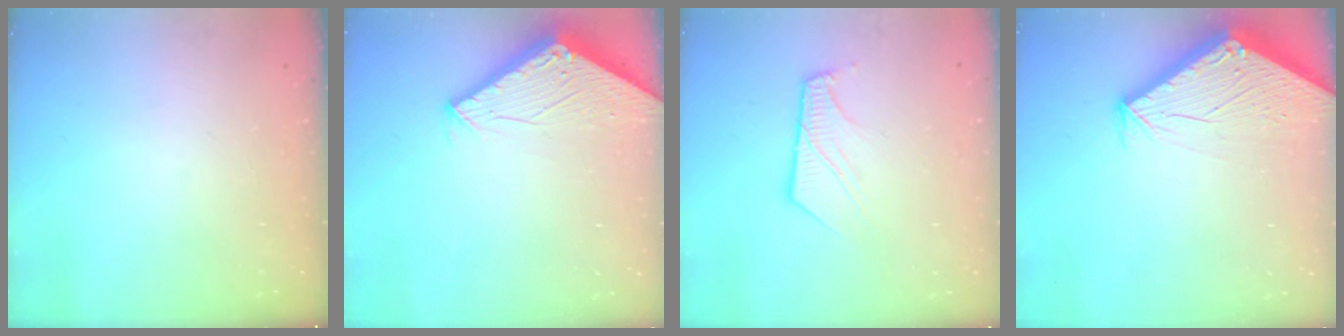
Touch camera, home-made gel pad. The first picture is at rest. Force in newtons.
{"total": 2.9, "press": 2.9, "slide": 0.2}
{"total": 8.0, "press": 8.0, "slide": 0.5}
{"total": 3.3, "press": 3.3, "slide": 0.1}